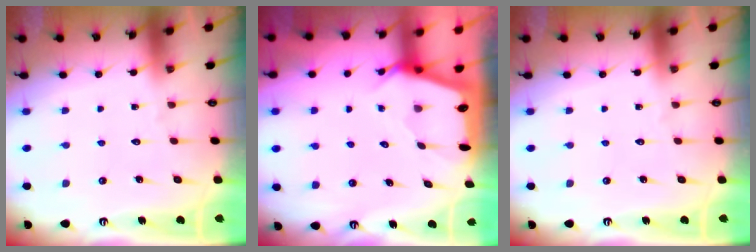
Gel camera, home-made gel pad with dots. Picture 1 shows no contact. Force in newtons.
{"total": 2.4, "press": 2.4, "slide": 0.3}
{"total": 0.0}